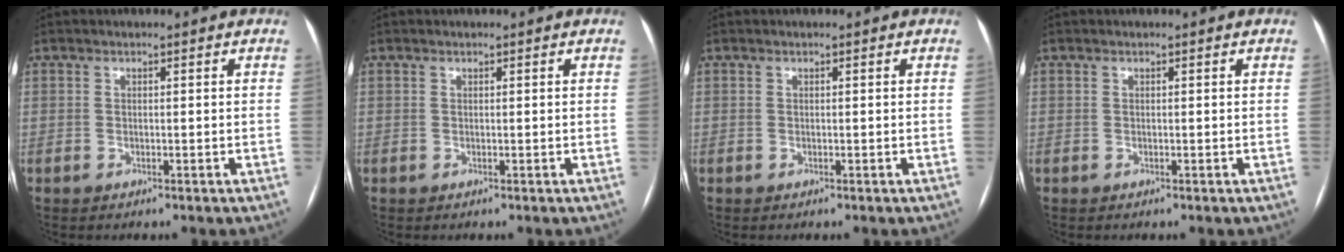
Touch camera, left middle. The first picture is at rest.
{"total": 0.0}
{"total": 0.0}
{"total": 0.0}